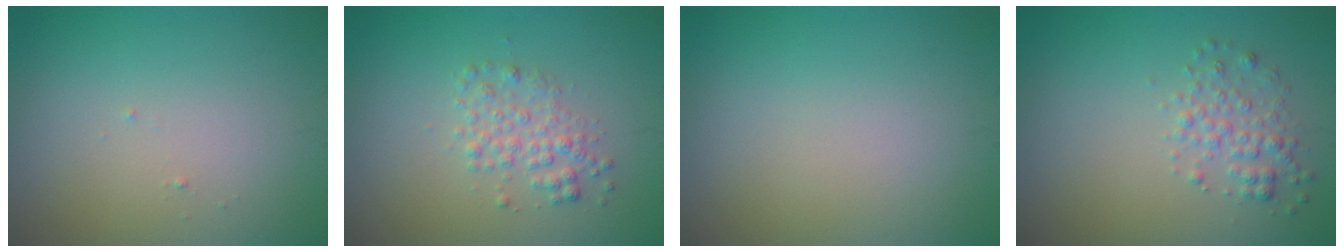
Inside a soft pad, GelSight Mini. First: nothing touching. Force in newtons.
{"total": 2.2, "press": 2.2, "slide": 0.0}
{"total": 0.0}
{"total": 2.0, "press": 2.0, "slide": 0.1}